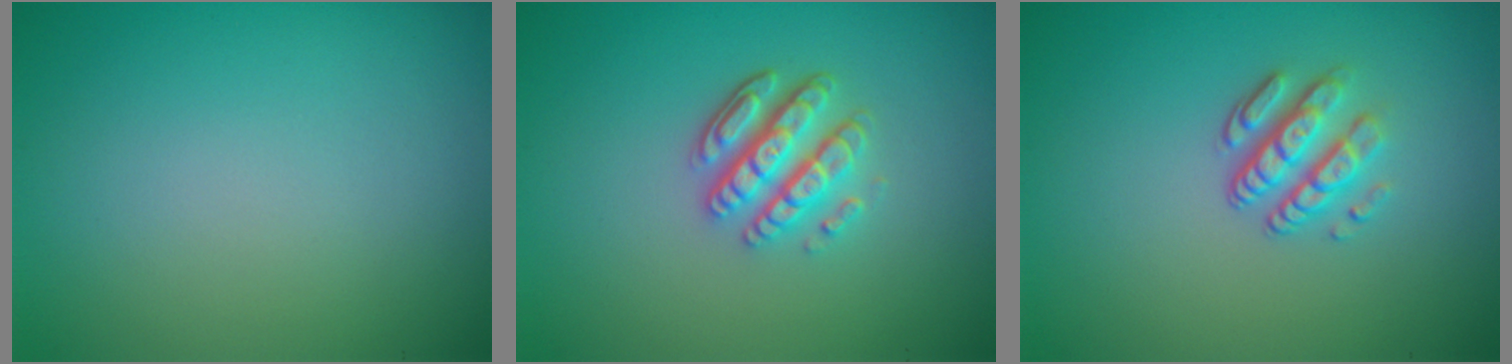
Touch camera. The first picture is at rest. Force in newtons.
{"total": 3.9, "press": 3.1, "slide": 2.3}
{"total": 3.1, "press": 2.3, "slide": 2.0}